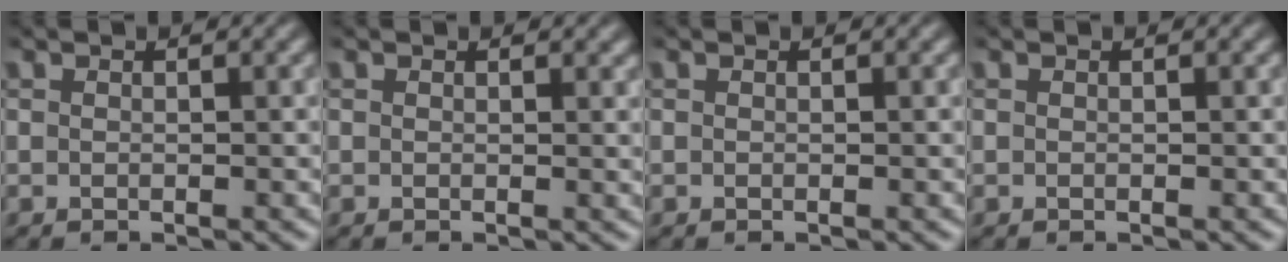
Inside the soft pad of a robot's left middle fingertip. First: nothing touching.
{"total": 0.8, "force": [0.6, 0.2, 0.5], "torque": [-0.004, 0.000, 0.010]}
{"total": 0.0}
{"total": 0.0}